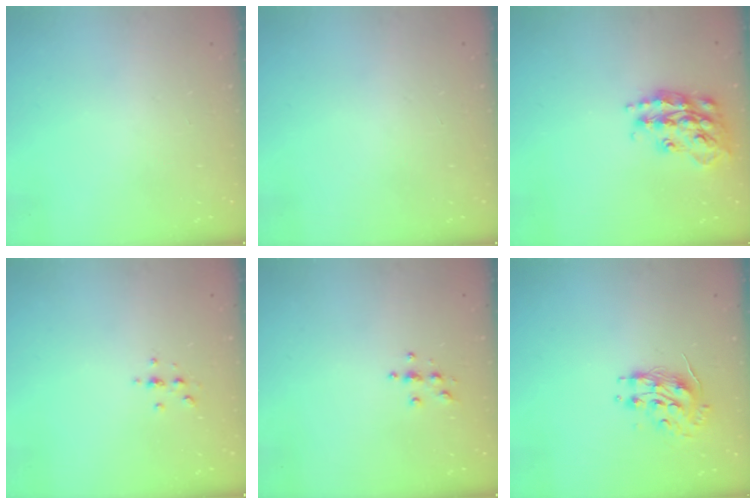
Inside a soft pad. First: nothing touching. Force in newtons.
{"total": 0.0}
{"total": 18.2, "press": 18.2, "slide": 1.2}
{"total": 2.4, "press": 2.4, "slide": 0.3}
{"total": 3.9, "press": 3.8, "slide": 0.4}
{"total": 8.5, "press": 8.4, "slide": 0.5}